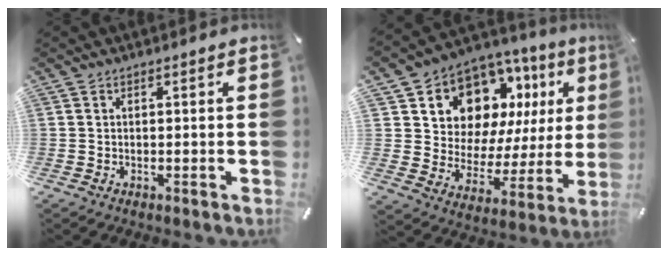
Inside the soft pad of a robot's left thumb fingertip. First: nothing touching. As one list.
[{"total": 12.1, "force": [8.2, 8.3, 3.5], "torque": [-0.069, -0.078, 0.149]}]